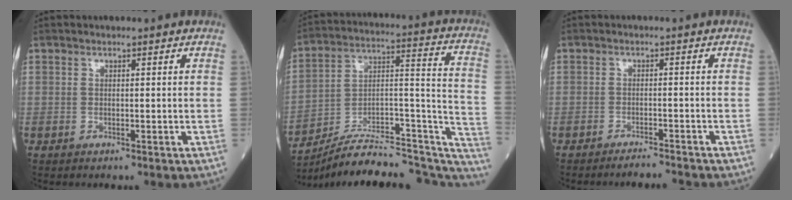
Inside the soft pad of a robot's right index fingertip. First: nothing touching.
{"total": 25.1, "force": [-21.6, 6.7, 10.8], "torque": [-0.120, 0.060, -0.315]}
{"total": 3.0, "force": [-2.9, -0.3, 0.6], "torque": [-0.008, -0.010, -0.045]}